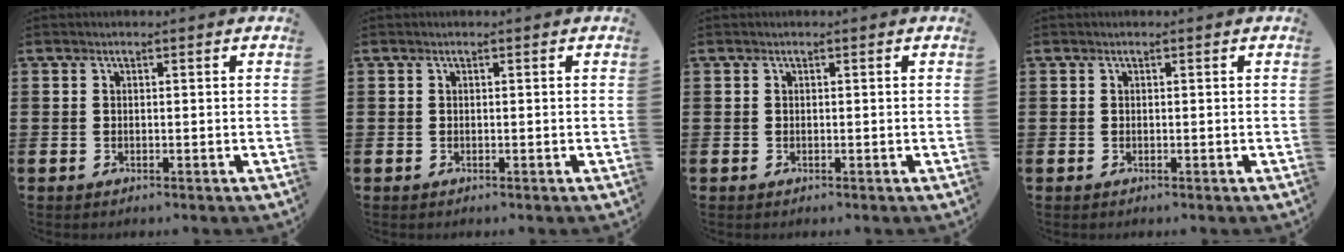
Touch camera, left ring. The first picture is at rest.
{"total": 0.0}
{"total": 0.0}
{"total": 0.0}